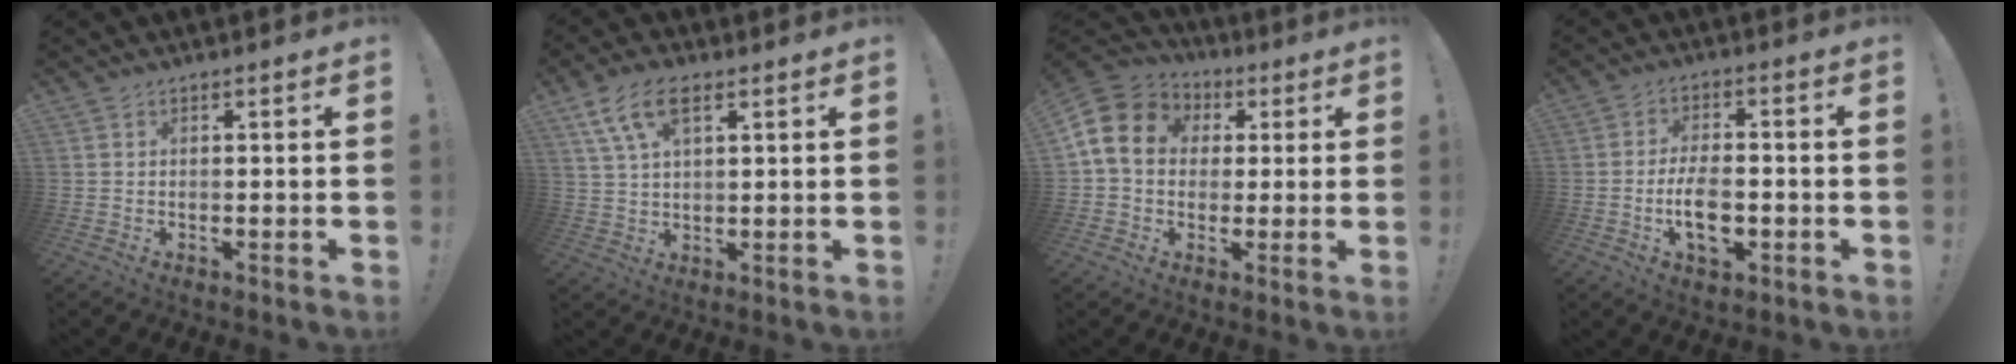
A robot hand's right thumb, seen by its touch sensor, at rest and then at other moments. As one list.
[{"total": 9.6, "force": [4.6, 4.5, 7.0], "torque": [-0.139, 0.000, 0.089]}, {"total": 13.7, "force": [3.0, 11.1, 7.4], "torque": [-0.122, 0.001, 0.059]}, {"total": 9.6, "force": [-2.7, 5.1, 7.7], "torque": [-0.129, 0.001, -0.045]}]